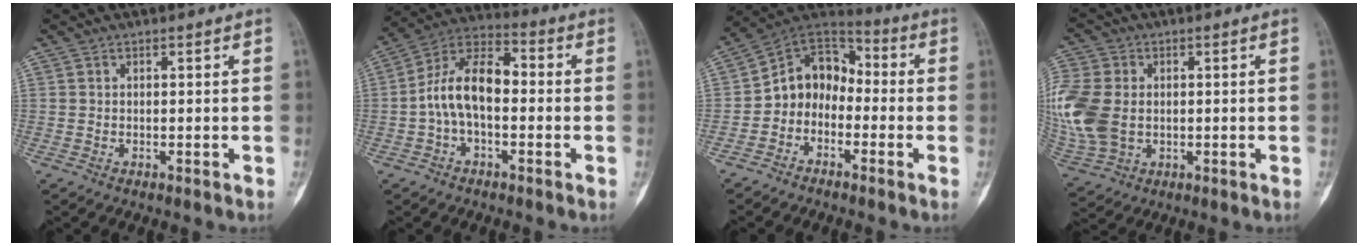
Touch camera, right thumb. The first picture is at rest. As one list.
[{"total": 12.1, "force": [-1.2, 6.8, 10.0], "torque": [-0.171, 0.043, -0.032]}, {"total": 10.3, "force": [-2.5, 8.3, 5.5], "torque": [-0.064, 0.064, -0.063]}, {"total": 16.7, "force": [0.4, 12.5, 11.1], "torque": [-0.289, 0.001, 0.021]}]